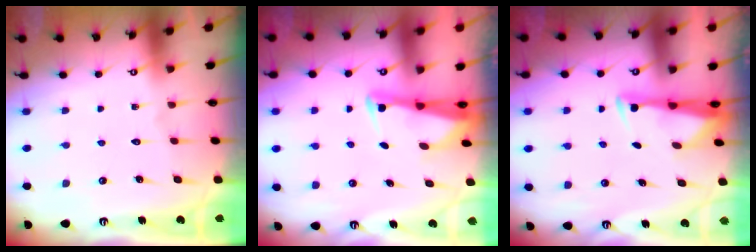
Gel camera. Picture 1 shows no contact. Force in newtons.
{"total": 2.4, "press": 2.4, "slide": 0.5}
{"total": 3.2, "press": 3.1, "slide": 0.9}